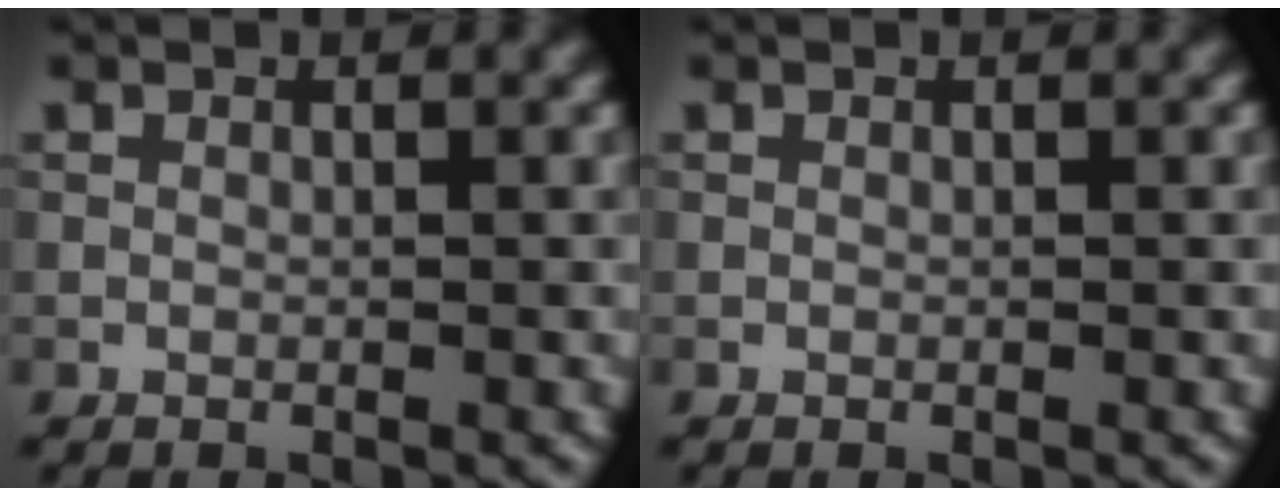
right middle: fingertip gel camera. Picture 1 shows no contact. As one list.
[{"total": 0.0}]